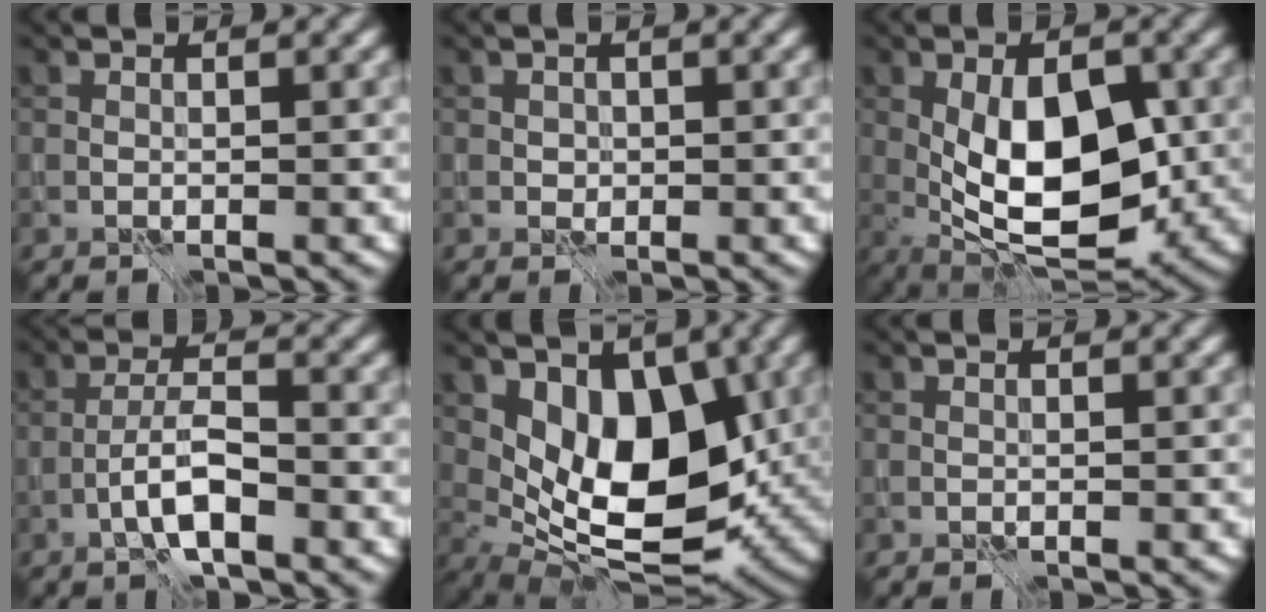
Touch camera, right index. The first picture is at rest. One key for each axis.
{"total": 1.2, "fx": 0.1, "fy": 1.2, "fz": 0.2, "tx": -0.005, "ty": 0.000, "tz": 0.000}
{"total": 9.6, "fx": -0.7, "fy": 4.7, "fz": 8.3, "tx": -0.137, "ty": -0.006, "tz": -0.008}
{"total": 3.6, "fx": -2.1, "fy": 0.7, "fz": 2.8, "tx": -0.051, "ty": 0.008, "tz": -0.044}
{"total": 9.3, "fx": 1.2, "fy": 5.5, "fz": 7.4, "tx": -0.116, "ty": -0.017, "tz": 0.024}
{"total": 0.0}